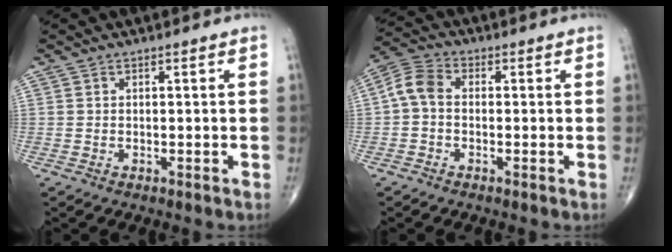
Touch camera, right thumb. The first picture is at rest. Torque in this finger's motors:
{"motor_torque": [-0.19, 0.29, 0.46, -0.01, 0.02]}